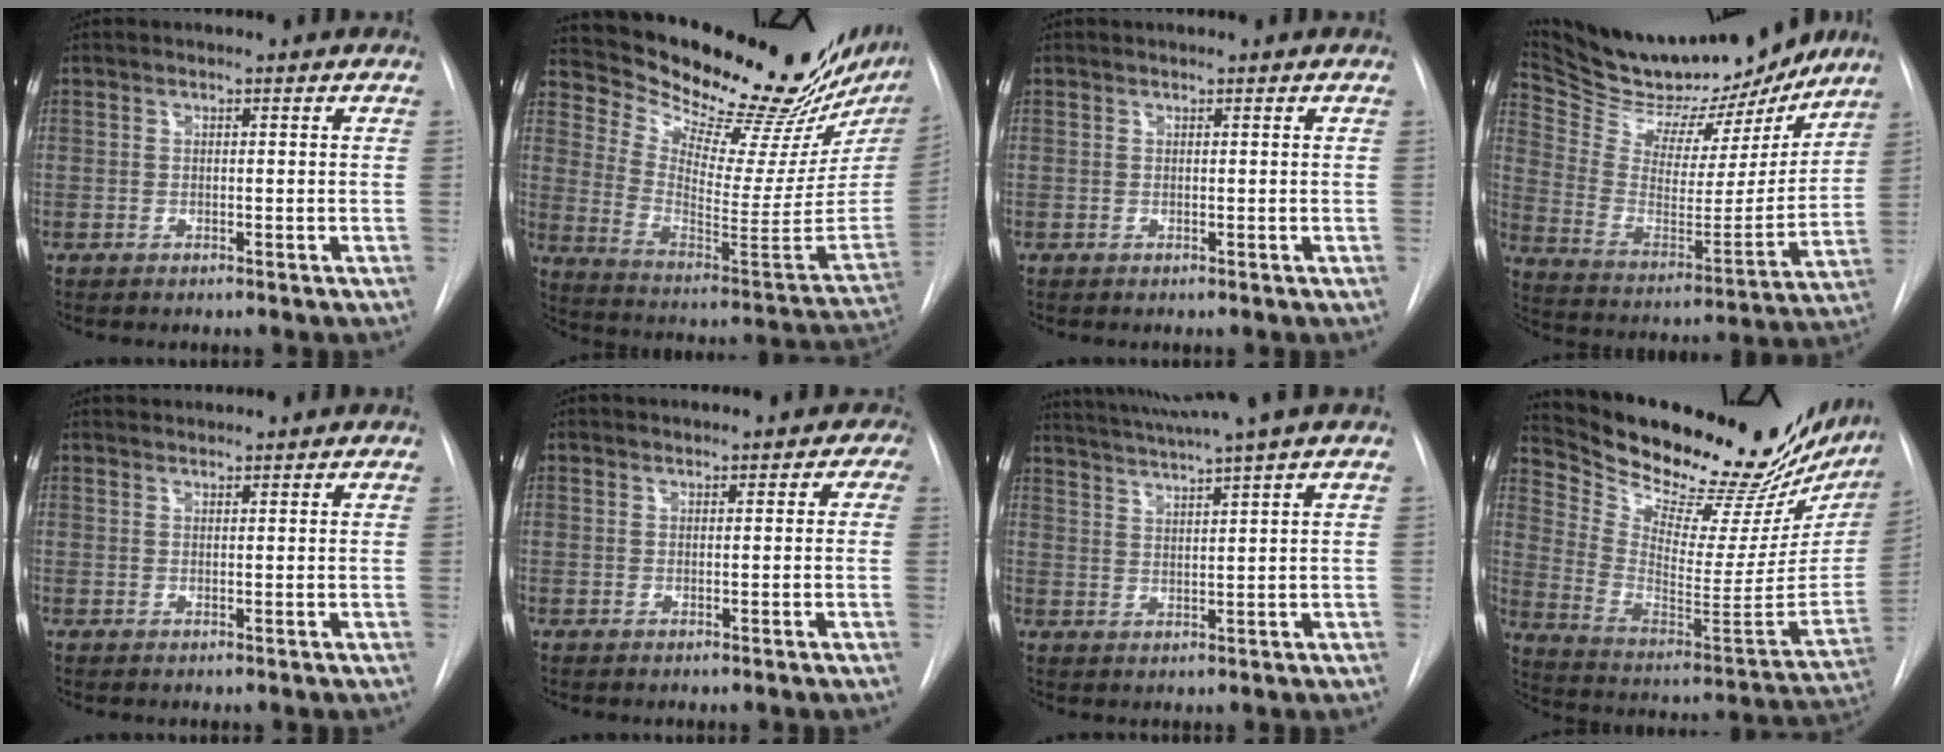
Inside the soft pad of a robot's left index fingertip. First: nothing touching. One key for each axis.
{"total": 29.8, "fx": 25.7, "fy": 3.7, "fz": 14.6, "tx": -0.234, "ty": -0.115, "tz": 0.351}
{"total": 0.0}
{"total": 26.1, "fx": 23.2, "fy": 7.6, "fz": 9.1, "tx": -0.161, "ty": -0.021, "tz": 0.348}
{"total": 2.9, "fx": 2.9, "fy": 0.1, "fz": 0.3, "tx": -0.009, "ty": 0.029, "tz": 0.050}
{"total": 3.1, "fx": 2.1, "fy": 2.0, "fz": 1.1, "tx": 0.009, "ty": 0.013, "tz": 0.021}
{"total": 9.9, "fx": 8.3, "fy": -2.4, "fz": 4.7, "tx": -0.085, "ty": 0.000, "tz": 0.125}
{"total": 32.2, "fx": 28.1, "fy": 6.7, "fz": 14.2, "tx": -0.236, "ty": -0.092, "tz": 0.385}